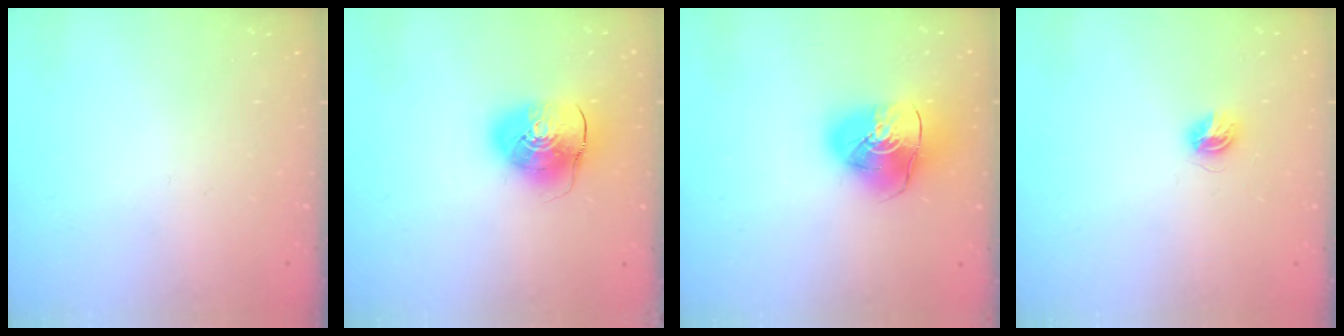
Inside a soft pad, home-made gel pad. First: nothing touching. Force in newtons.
{"total": 11.8, "press": 11.7, "slide": 1.9}
{"total": 13.5, "press": 13.4, "slide": 1.9}
{"total": 4.6, "press": 4.6, "slide": 0.6}